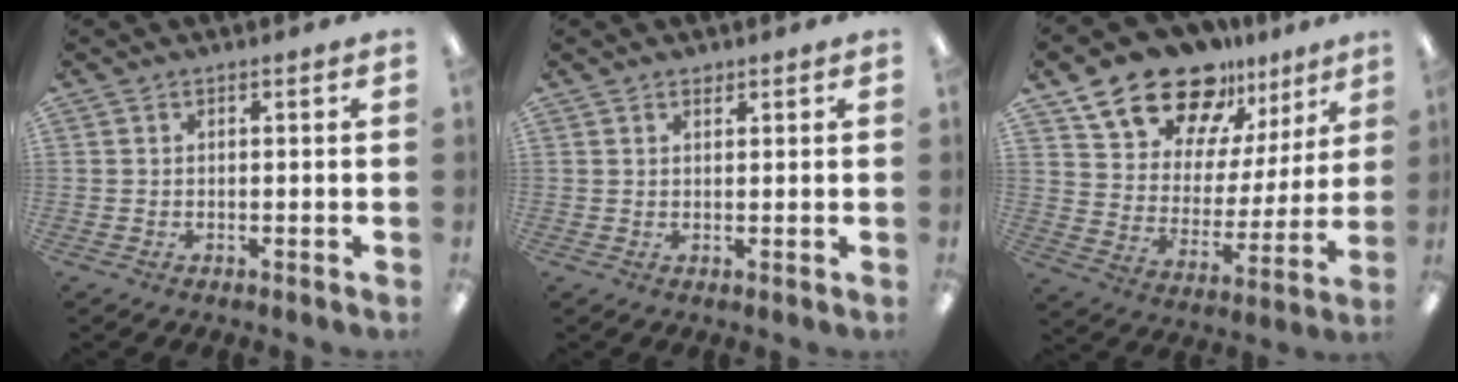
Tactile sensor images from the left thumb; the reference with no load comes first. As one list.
[{"total": 1.1, "force": [0.9, 0.7, 0.0], "torque": [0.007, -0.003, 0.015]}, {"total": 18.9, "force": [14.7, 10.1, 6.3], "torque": [-0.128, -0.096, 0.268]}]